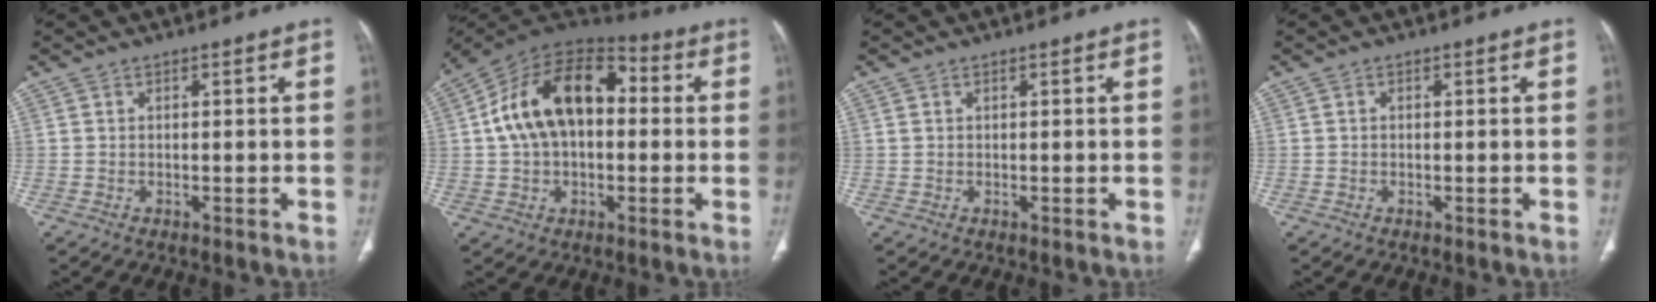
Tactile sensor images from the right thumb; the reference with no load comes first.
{"total": 18.8, "force": [1.9, 11.9, 14.5], "torque": [-0.235, 0.040, 0.026]}
{"total": 0.5, "force": [0.3, 0.2, 0.4], "torque": [-0.008, 0.010, 0.009]}
{"total": 0.0}